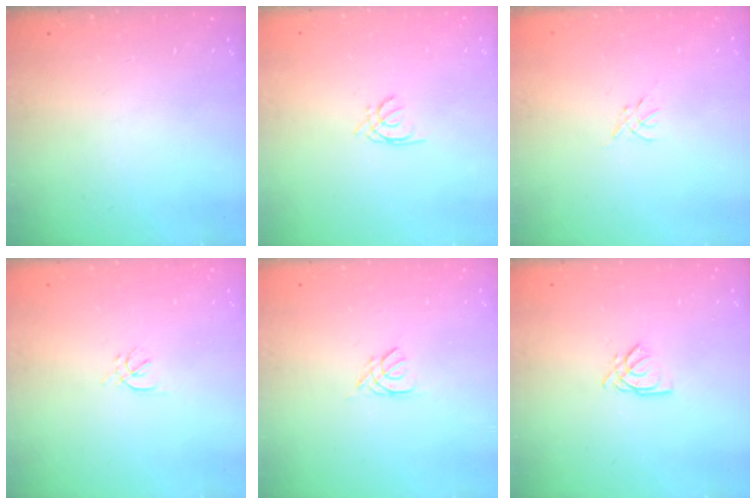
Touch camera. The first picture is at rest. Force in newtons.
{"total": 1.3, "press": 1.2, "slide": 0.4}
{"total": 0.0}
{"total": 1.7, "press": 1.6, "slide": 0.6}
{"total": 2.7, "press": 2.7, "slide": 0.5}
{"total": 2.6, "press": 2.6, "slide": 0.1}